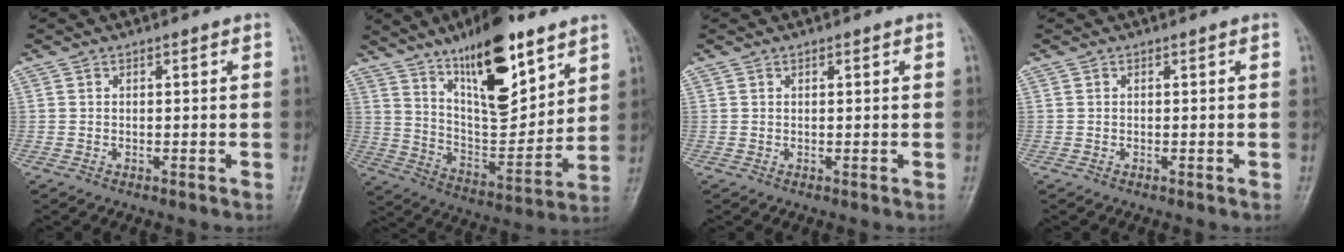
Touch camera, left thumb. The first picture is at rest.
{"total": 20.6, "force": [12.2, 7.4, 14.8], "torque": [-0.200, -0.069, 0.214]}
{"total": 0.6, "force": [0.4, 0.3, 0.5], "torque": [-0.008, -0.001, 0.005]}
{"total": 0.0}